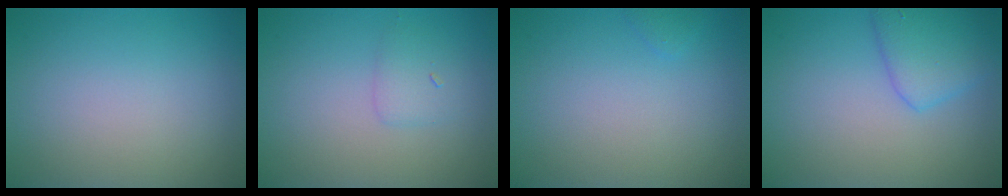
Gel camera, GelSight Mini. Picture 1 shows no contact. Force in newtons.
{"total": 1.5, "press": 1.5, "slide": 0.2}
{"total": 0.6, "press": 0.6, "slide": 0.1}
{"total": 3.3, "press": 3.3, "slide": 0.2}